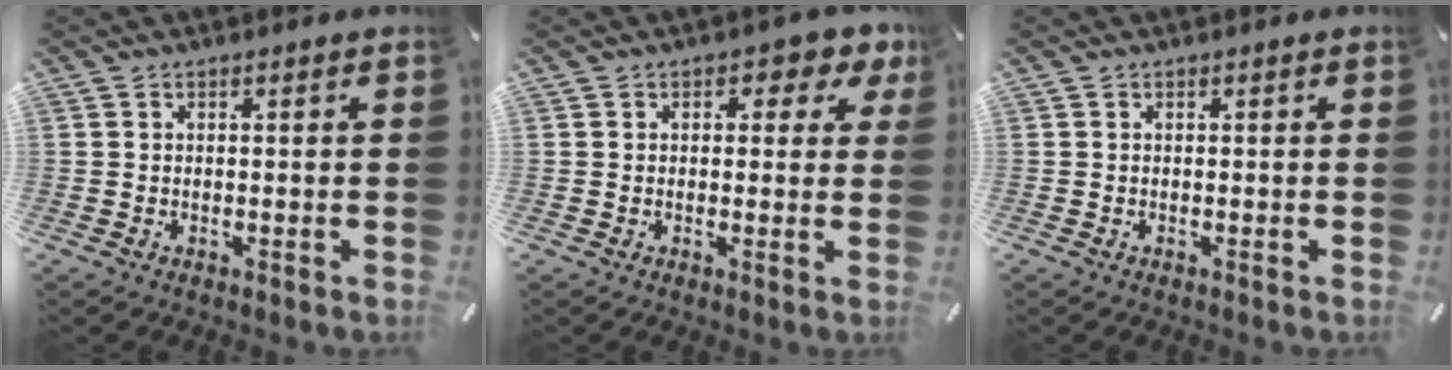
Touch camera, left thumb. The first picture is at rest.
{"total": 4.2, "force": [1.7, 2.6, 2.7], "torque": [-0.030, -0.001, 0.021]}
{"total": 0.0}